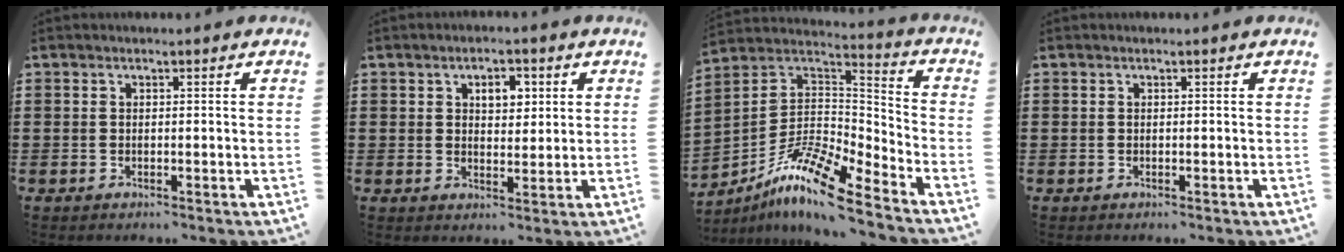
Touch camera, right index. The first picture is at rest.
{"total": 3.7, "force": [1.3, 2.3, 2.5], "torque": [-0.033, 0.003, 0.016]}
{"total": 12.4, "force": [-9.6, 1.8, 7.7], "torque": [-0.158, 0.011, -0.193]}
{"total": 0.0}